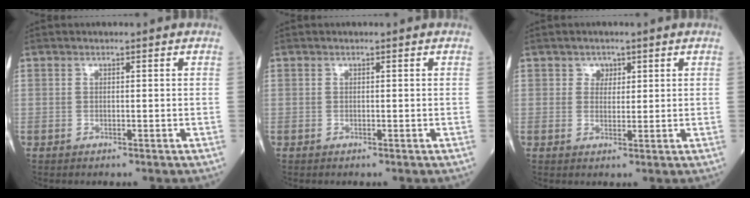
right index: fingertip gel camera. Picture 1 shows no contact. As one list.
[{"total": 0.0}, {"total": 2.1, "force": [1.1, 1.7, 0.7], "torque": [-0.010, 0.000, 0.017]}]